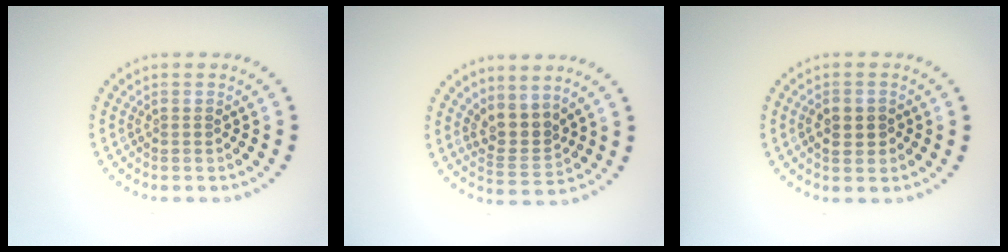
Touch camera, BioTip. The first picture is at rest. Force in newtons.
{"total": 2.9, "press": 2.2, "slide": 1.9}
{"total": 2.5, "press": 2.4, "slide": 0.2}